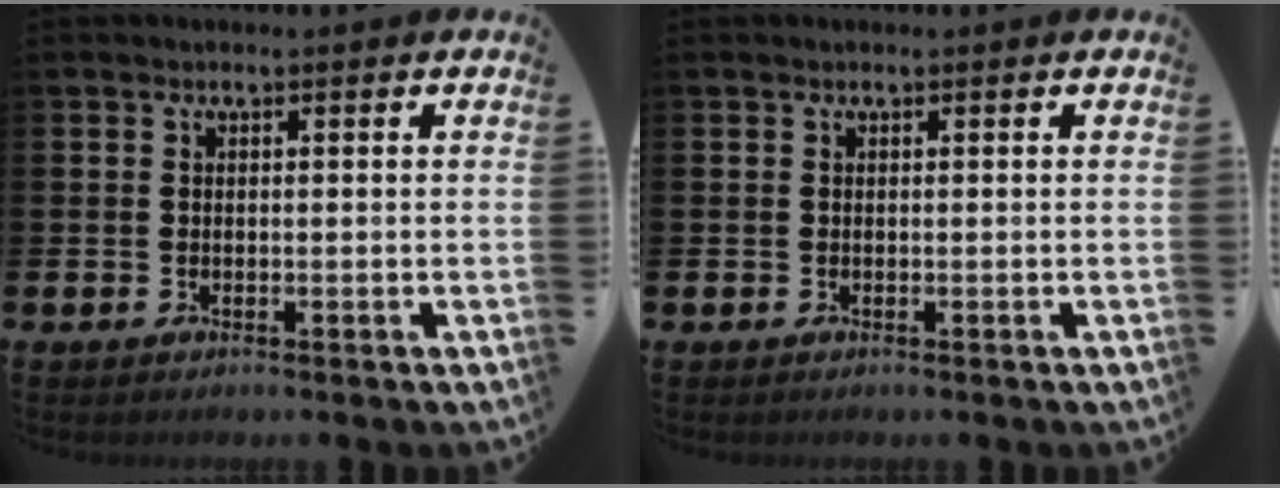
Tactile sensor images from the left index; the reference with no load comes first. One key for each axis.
{"total": 0.0}